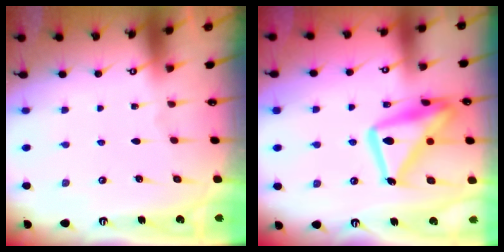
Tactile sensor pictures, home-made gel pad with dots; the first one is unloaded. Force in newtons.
{"total": 19.0, "press": 18.9, "slide": 1.4}